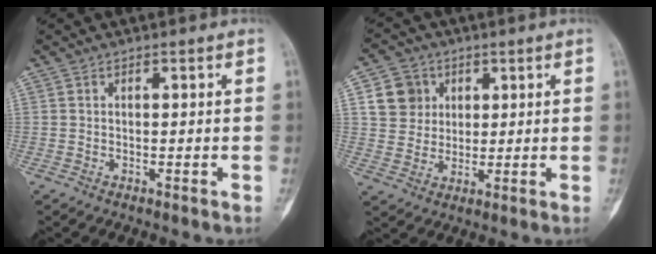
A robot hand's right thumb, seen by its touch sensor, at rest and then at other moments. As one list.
[{"total": 7.6, "force": [2.5, 6.8, 2.2], "torque": [-0.010, -0.003, 0.047]}]